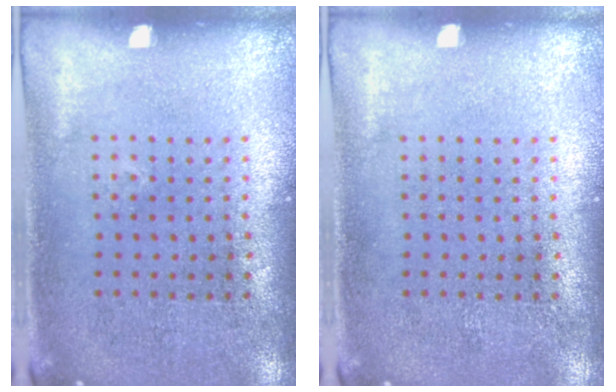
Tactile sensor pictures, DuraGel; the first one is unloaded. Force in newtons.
{"total": 0.0}